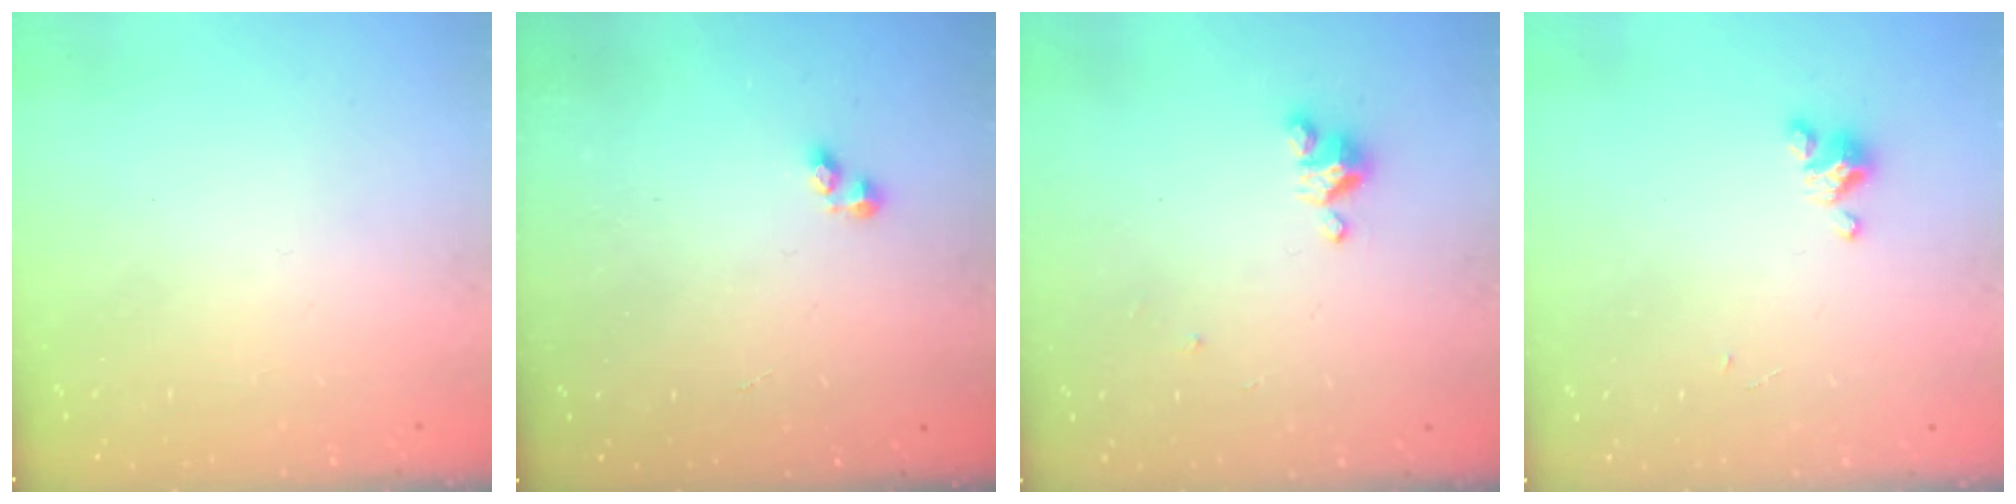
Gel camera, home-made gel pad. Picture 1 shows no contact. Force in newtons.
{"total": 2.3, "press": 2.2, "slide": 0.3}
{"total": 2.9, "press": 2.9, "slide": 0.3}
{"total": 2.3, "press": 2.2, "slide": 0.4}